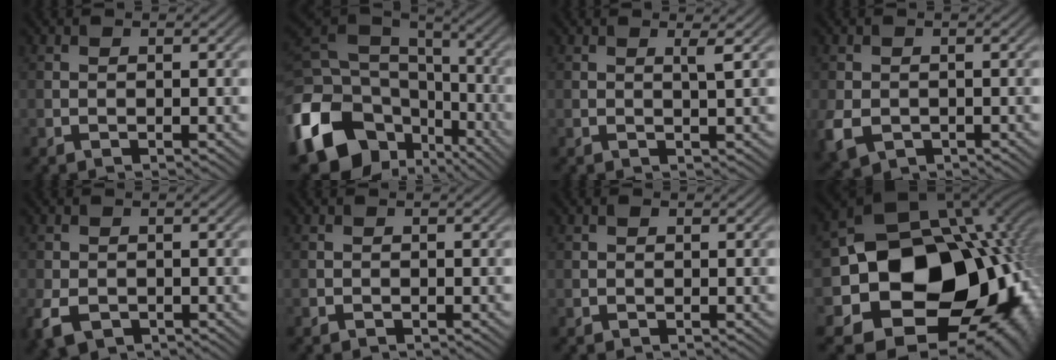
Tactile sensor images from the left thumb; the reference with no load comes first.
{"total": 18.0, "force": [-7.3, 13.1, 9.9], "torque": [-0.267, -0.041, -0.127]}
{"total": 1.2, "force": [0.6, -0.2, 1.0], "torque": [-0.023, 0.002, 0.008]}
{"total": 4.3, "force": [-1.3, 3.4, 2.3], "torque": [-0.064, -0.015, -0.026]}
{"total": 4.1, "force": [-1.7, 2.9, 2.3], "torque": [-0.060, -0.013, -0.038]}
{"total": 0.7, "force": [-0.4, 0.6, 0.1], "torque": [0.000, -0.004, -0.008]}
{"total": 0.6, "force": [0.2, 0.4, 0.3], "torque": [-0.005, 0.000, 0.002]}
{"total": 20.5, "force": [-3.0, 16.8, 11.4], "torque": [-0.196, -0.053, -0.031]}